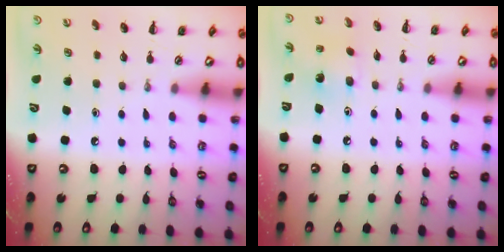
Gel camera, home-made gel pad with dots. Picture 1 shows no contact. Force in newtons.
{"total": 2.1, "press": 2.0, "slide": 0.5}